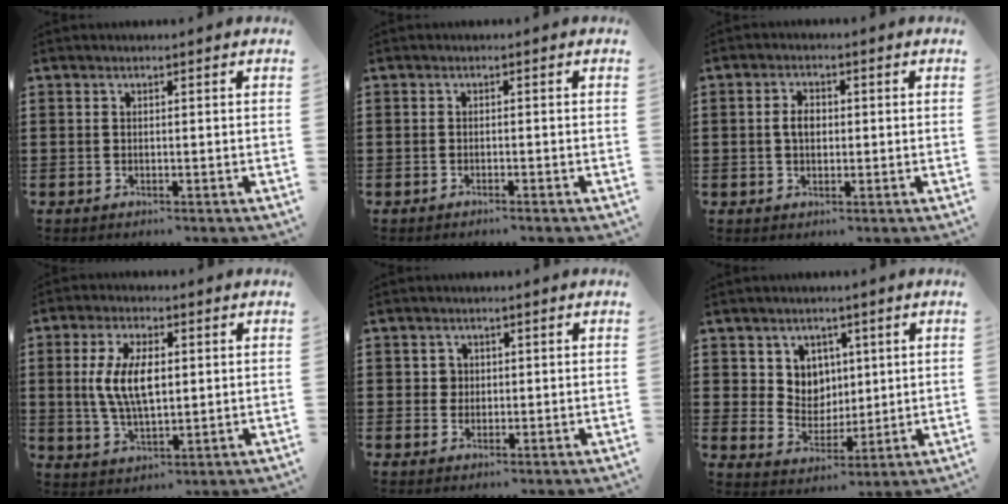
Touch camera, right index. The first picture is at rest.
{"total": 0.8, "force": [-0.7, -0.3, 0.2], "torque": [-0.004, -0.004, -0.014]}
{"total": 2.9, "force": [0.1, 1.7, 2.3], "torque": [-0.046, 0.008, -0.001]}
{"total": 8.2, "force": [0.8, 3.7, 7.3], "torque": [-0.153, 0.008, 0.011]}
{"total": 1.6, "force": [0.3, 1.5, 0.5], "torque": [-0.016, 0.009, 0.005]}
{"total": 5.7, "force": [2.8, 5.0, 0.5], "torque": [-0.034, -0.003, 0.050]}